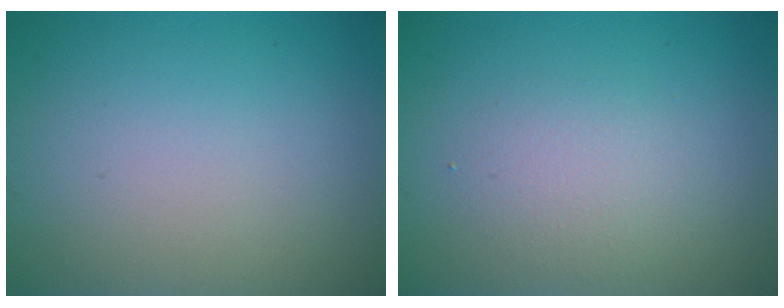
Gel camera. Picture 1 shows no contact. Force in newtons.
{"total": 2.2, "press": 2.2, "slide": 0.1}